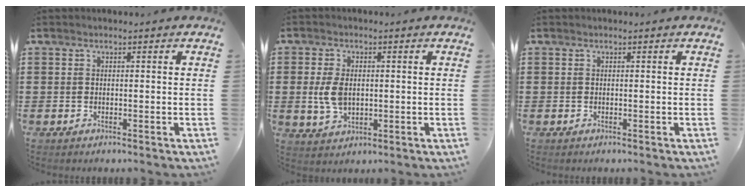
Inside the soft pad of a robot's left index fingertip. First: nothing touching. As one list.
[{"total": 5.1, "force": [0.3, 3.2, 4.0], "torque": [-0.103, 0.001, -0.001]}, {"total": 0.0}]